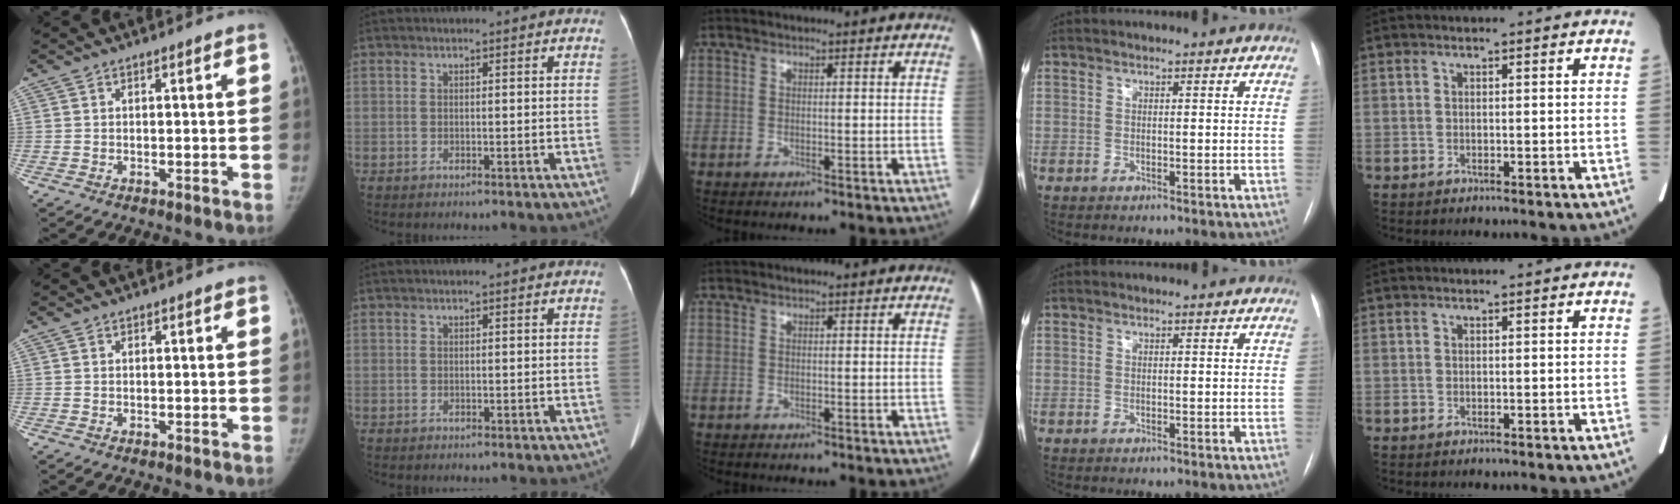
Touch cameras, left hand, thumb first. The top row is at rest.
{}